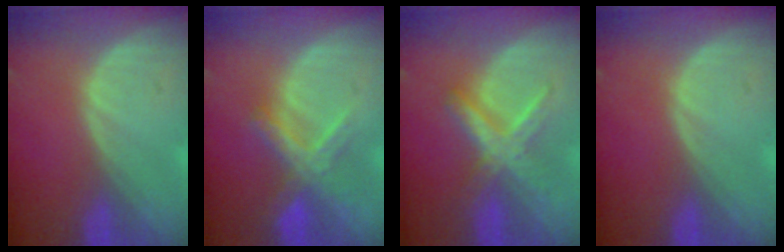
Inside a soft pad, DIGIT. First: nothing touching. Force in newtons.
{"total": 6.9, "press": 6.1, "slide": 3.2}
{"total": 5.9, "press": 5.9, "slide": 0.2}
{"total": 0.0}